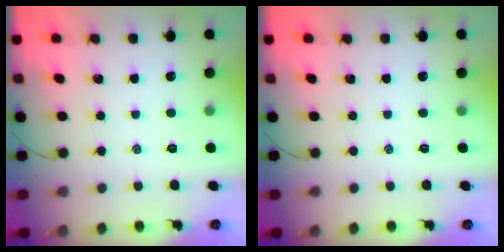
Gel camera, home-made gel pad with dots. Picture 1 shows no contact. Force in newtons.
{"total": 0.0}